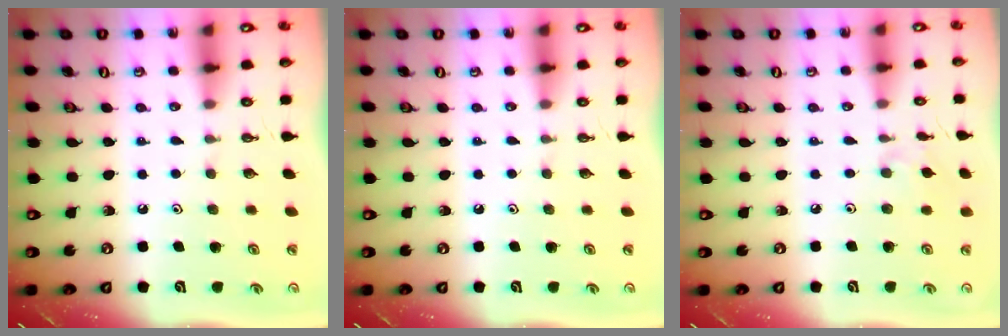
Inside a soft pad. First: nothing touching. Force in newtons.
{"total": 0.0}
{"total": 2.1, "press": 2.1, "slide": 0.4}